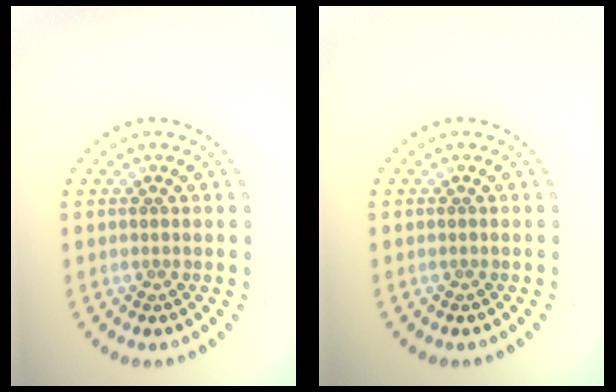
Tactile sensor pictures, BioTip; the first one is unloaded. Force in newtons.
{"total": 0.0}